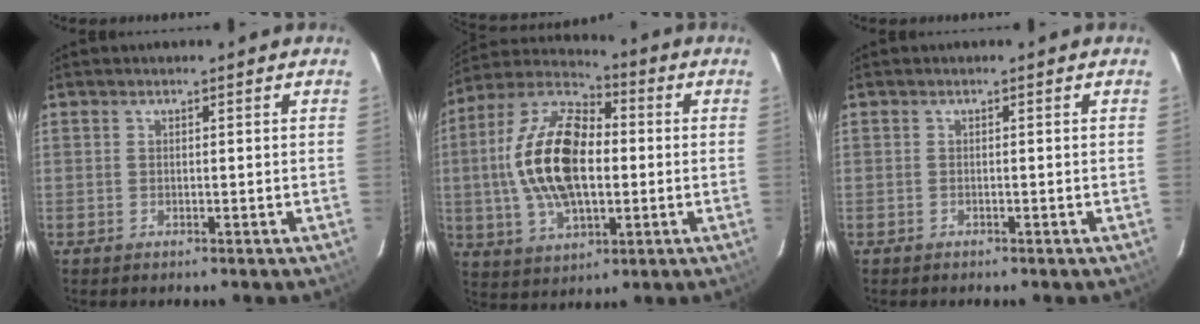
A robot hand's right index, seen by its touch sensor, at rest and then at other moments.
{"total": 19.3, "force": [0.1, 10.1, 16.4], "torque": [-0.332, 0.013, -0.001]}
{"total": 0.6, "force": [-0.5, 0.4, 0.0], "torque": [0.000, 0.004, -0.009]}